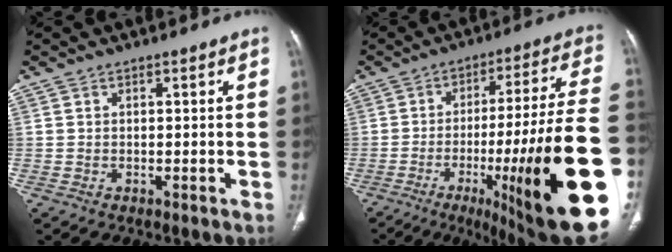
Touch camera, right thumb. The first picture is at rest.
{"total": 30.6, "force": [-9.2, 3.8, 29.0], "torque": [-0.357, 0.016, -0.138]}